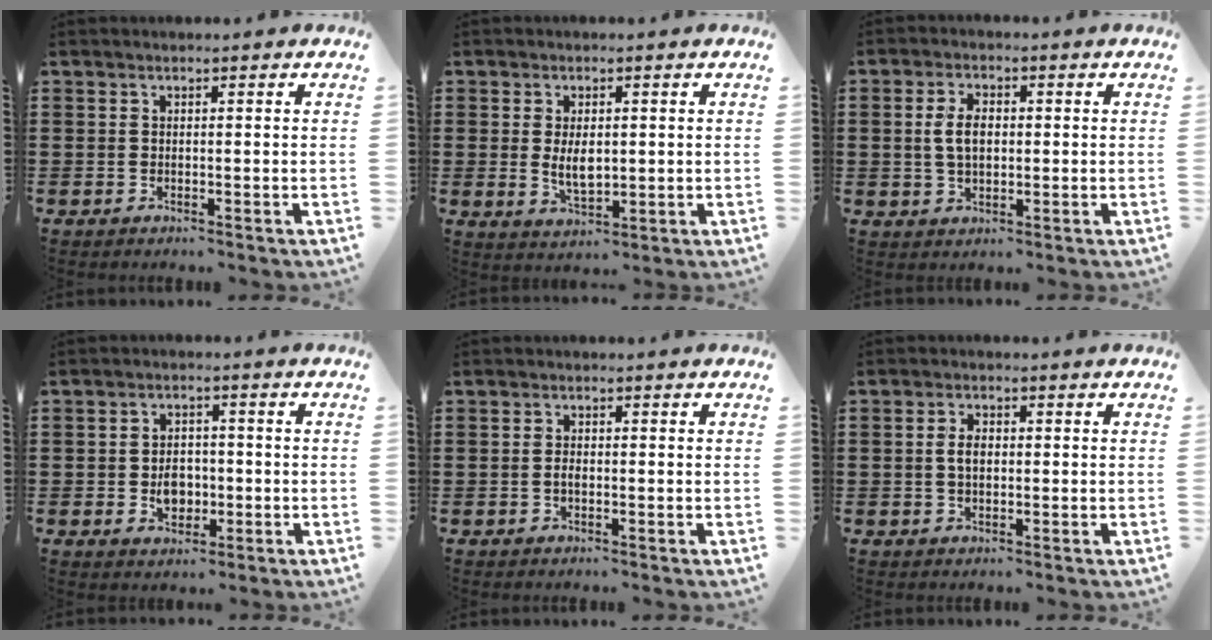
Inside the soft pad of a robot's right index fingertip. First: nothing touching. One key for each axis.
{"total": 4.4, "fx": 0.2, "fy": 2.2, "fz": 3.8, "tx": -0.074, "ty": -0.002, "tz": 0.001}
{"total": 4.7, "fx": 0.3, "fy": 2.5, "fz": 3.9, "tx": -0.094, "ty": 0.004, "tz": -0.001}
{"total": 4.3, "fx": -0.7, "fy": 3.3, "fz": 2.7, "tx": -0.048, "ty": 0.004, "tz": -0.016}
{"total": 1.3, "fx": -0.3, "fy": 0.6, "fz": 1.1, "tx": -0.022, "ty": 0.001, "tz": -0.005}
{"total": 2.6, "fx": 0.2, "fy": 1.5, "fz": 2.2, "tx": -0.045, "ty": 0.007, "tz": 0.001}